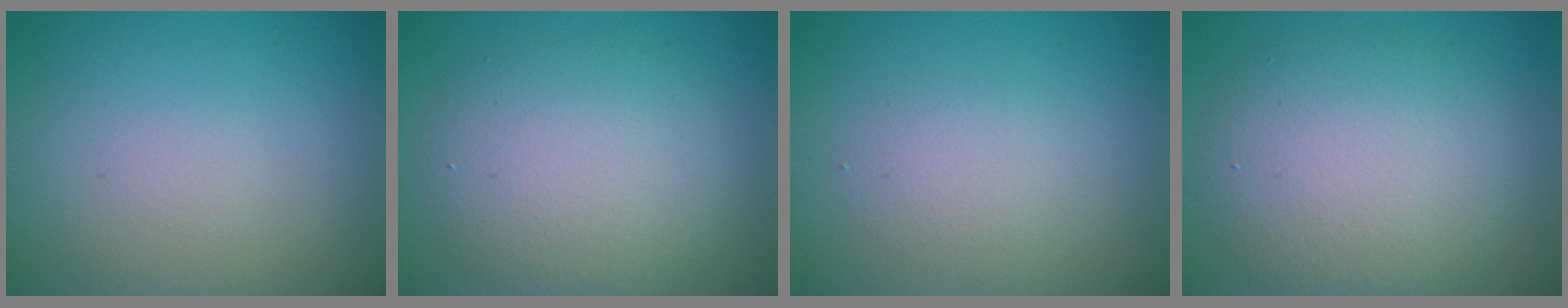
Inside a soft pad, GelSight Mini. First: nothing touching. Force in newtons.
{"total": 6.1, "press": 6.1, "slide": 0.3}
{"total": 1.9, "press": 1.9, "slide": 0.0}
{"total": 7.2, "press": 7.2, "slide": 0.3}